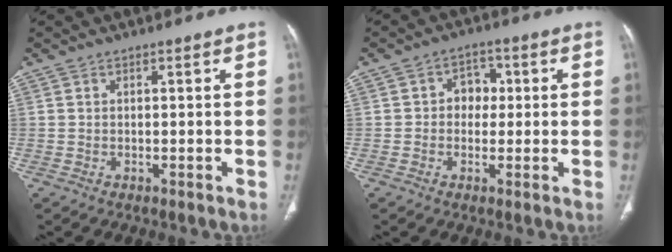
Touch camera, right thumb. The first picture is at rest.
{"total": 4.9, "force": [0.4, 4.0, 2.8], "torque": [-0.008, 0.011, -0.001]}